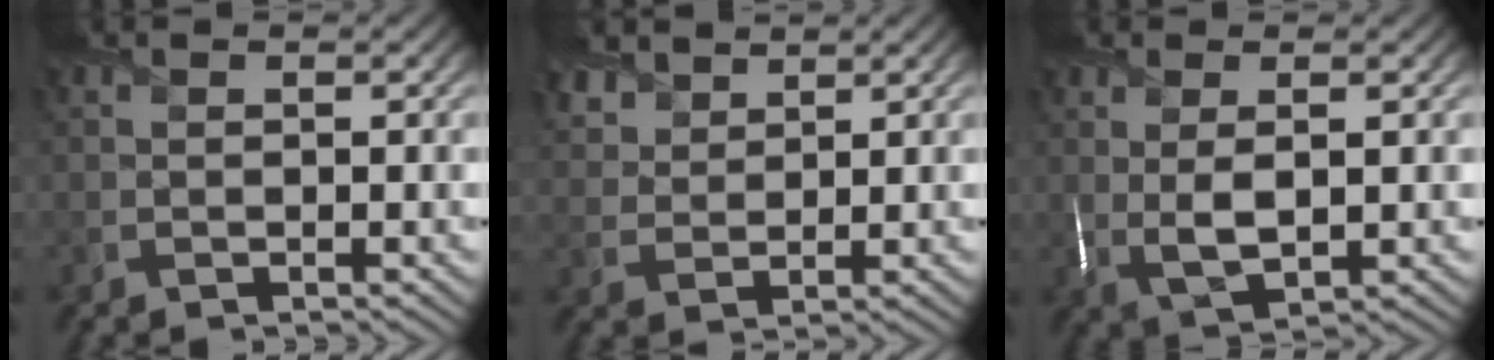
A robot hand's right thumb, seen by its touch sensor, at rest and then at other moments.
{"total": 4.2, "force": [3.4, 2.1, 1.3], "torque": [-0.043, 0.004, 0.077]}
{"total": 3.6, "force": [0.6, 1.3, 3.4], "torque": [-0.075, 0.000, 0.015]}